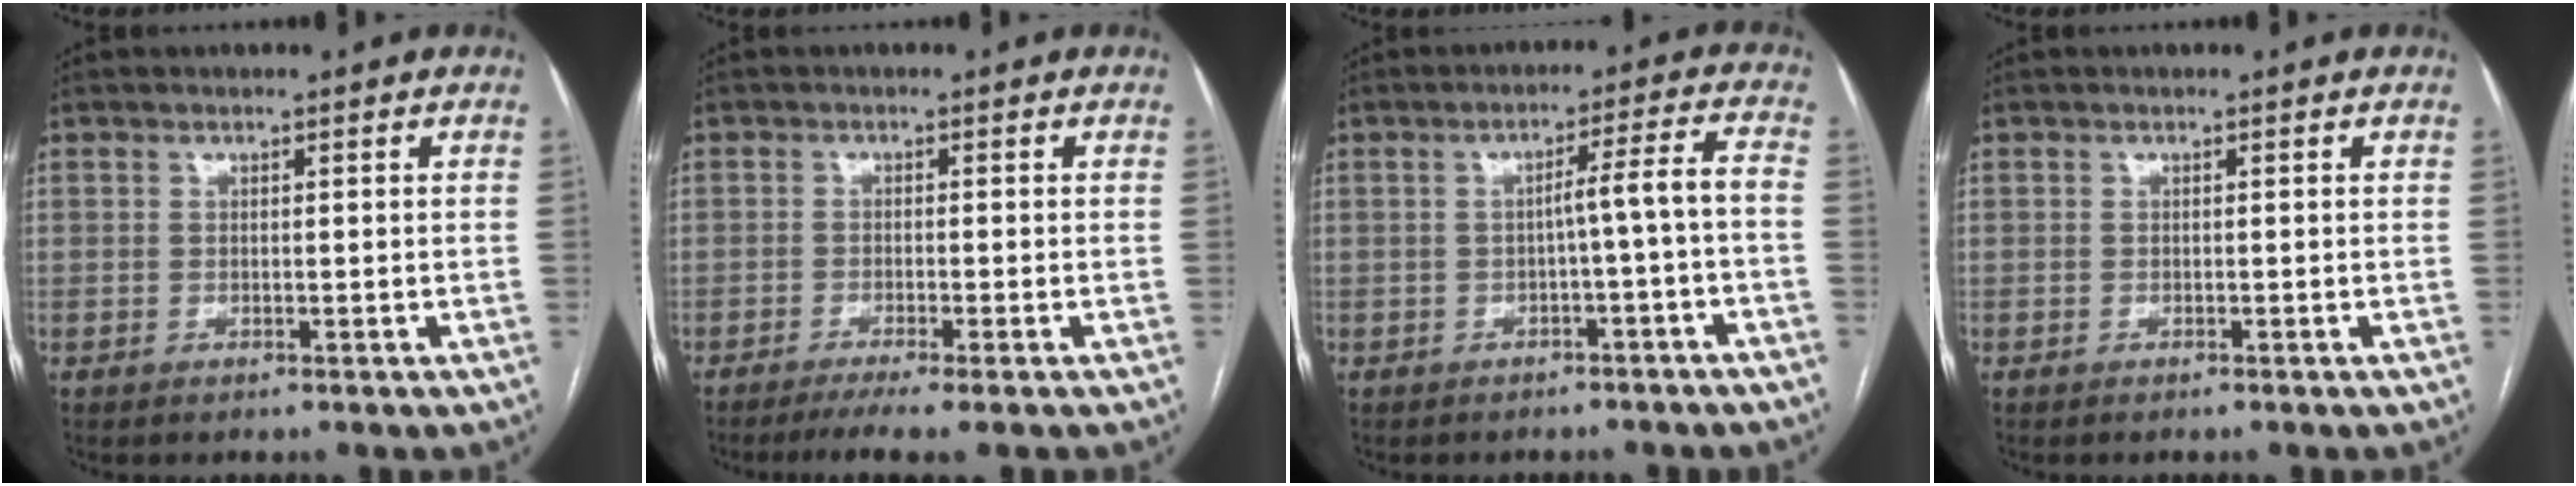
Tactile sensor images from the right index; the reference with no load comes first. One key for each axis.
{"total": 4.7, "fx": -3.5, "fy": -0.3, "fz": 3.2, "tx": -0.043, "ty": -0.009, "tz": -0.057}
{"total": 4.9, "fx": -1.5, "fy": -0.3, "fz": 4.6, "tx": -0.063, "ty": 0.018, "tz": -0.018}
{"total": 0.0}